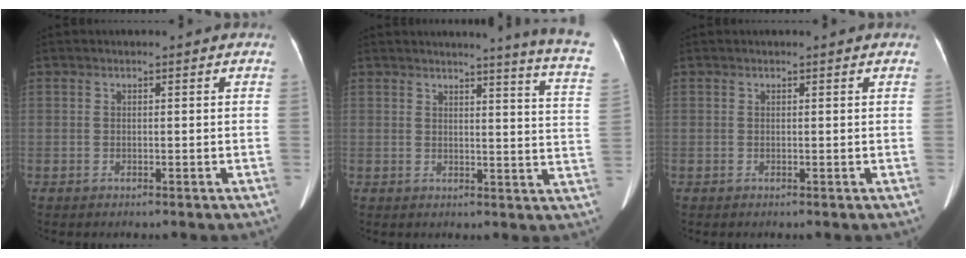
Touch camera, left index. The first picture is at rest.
{"total": 11.6, "force": [10.0, -1.9, 5.5], "torque": [-0.065, -0.080, 0.089]}
{"total": 0.0}